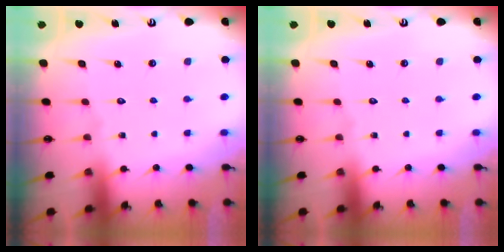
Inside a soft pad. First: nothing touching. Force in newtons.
{"total": 0.0}